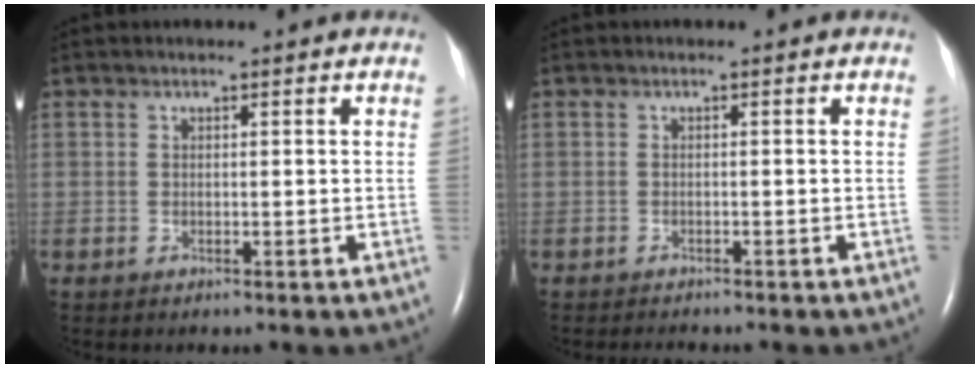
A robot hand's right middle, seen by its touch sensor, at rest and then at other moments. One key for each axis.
{"total": 2.1, "fx": -2.0, "fy": 0.2, "fz": 0.7, "tx": -0.012, "ty": -0.006, "tz": -0.024}